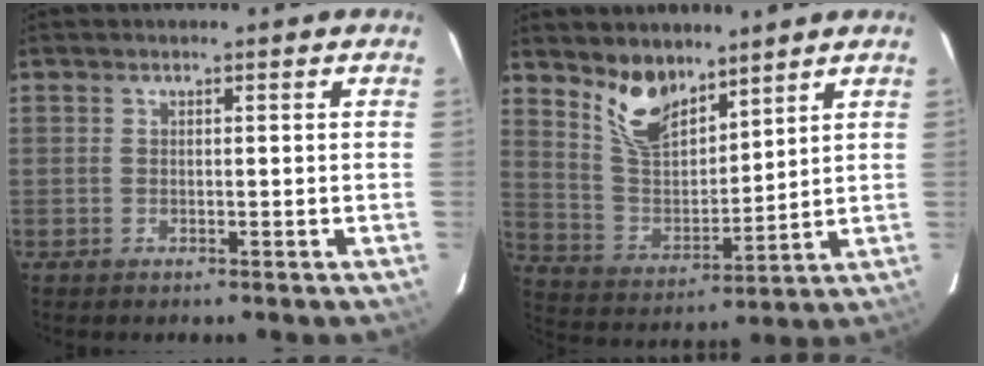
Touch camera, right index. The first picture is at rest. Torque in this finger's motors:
{"motor_torque": [0.11, 0.42, 0.11, 0.06]}